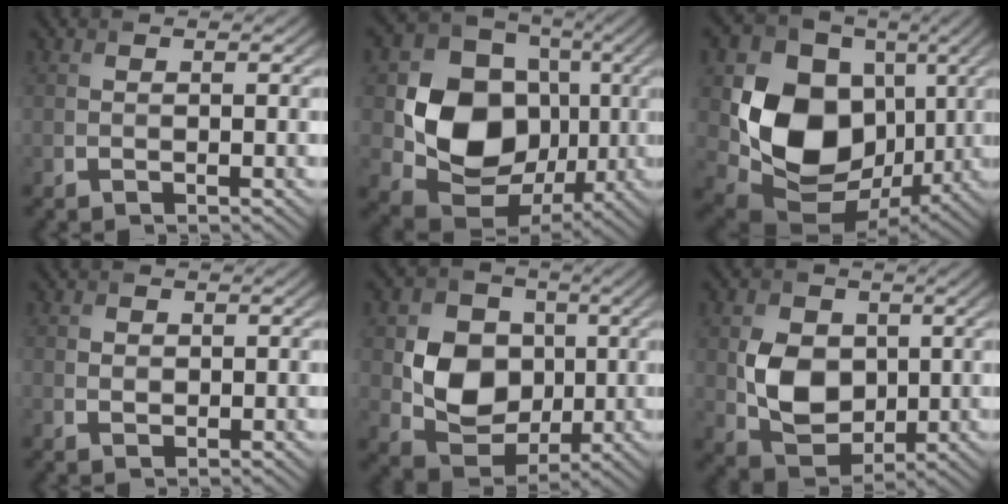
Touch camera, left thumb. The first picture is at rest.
{"total": 13.4, "force": [-0.9, 11.3, 7.2], "torque": [-0.136, -0.028, -0.026]}
{"total": 14.2, "force": [-0.1, 11.4, 8.4], "torque": [-0.161, -0.029, -0.007]}
{"total": 0.7, "force": [-0.3, 0.7, 0.0], "torque": [0.001, -0.007, -0.008]}
{"total": 9.1, "force": [-0.3, 7.5, 5.1], "torque": [-0.108, -0.015, -0.016]}
{"total": 7.5, "force": [0.0, 5.9, 4.7], "torque": [-0.098, -0.013, -0.003]}